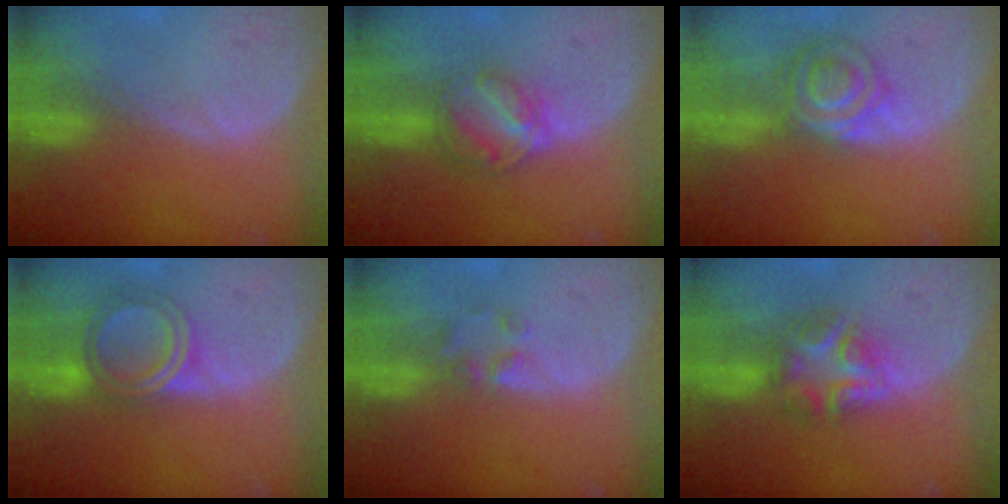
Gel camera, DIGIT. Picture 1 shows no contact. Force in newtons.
{"total": 6.4, "press": 5.4, "slide": 3.3}
{"total": 6.5, "press": 5.8, "slide": 3.0}
{"total": 5.7, "press": 5.6, "slide": 1.3}
{"total": 2.0, "press": 1.9, "slide": 0.8}
{"total": 6.5, "press": 6.1, "slide": 2.3}